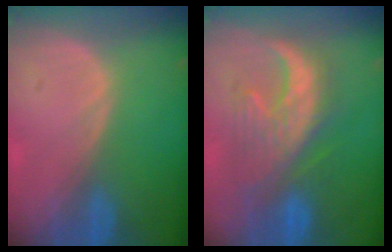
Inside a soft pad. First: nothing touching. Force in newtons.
{"total": 9.5, "press": 9.4, "slide": 1.2}